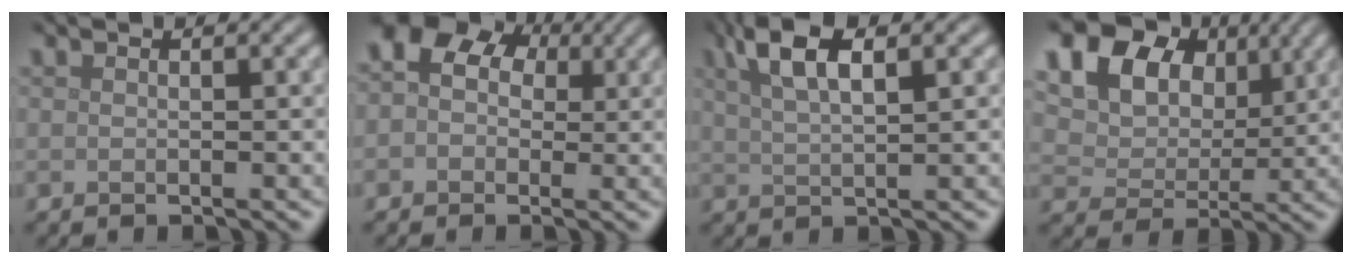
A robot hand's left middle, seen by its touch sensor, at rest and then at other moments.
{"total": 7.7, "force": [2.1, 6.3, 3.8], "torque": [-0.052, 0.036, -0.014]}
{"total": 5.5, "force": [2.9, 1.7, 4.4], "torque": [-0.081, 0.012, 0.051]}
{"total": 17.3, "force": [8.3, 12.5, 8.5], "torque": [-0.198, 0.036, 0.157]}